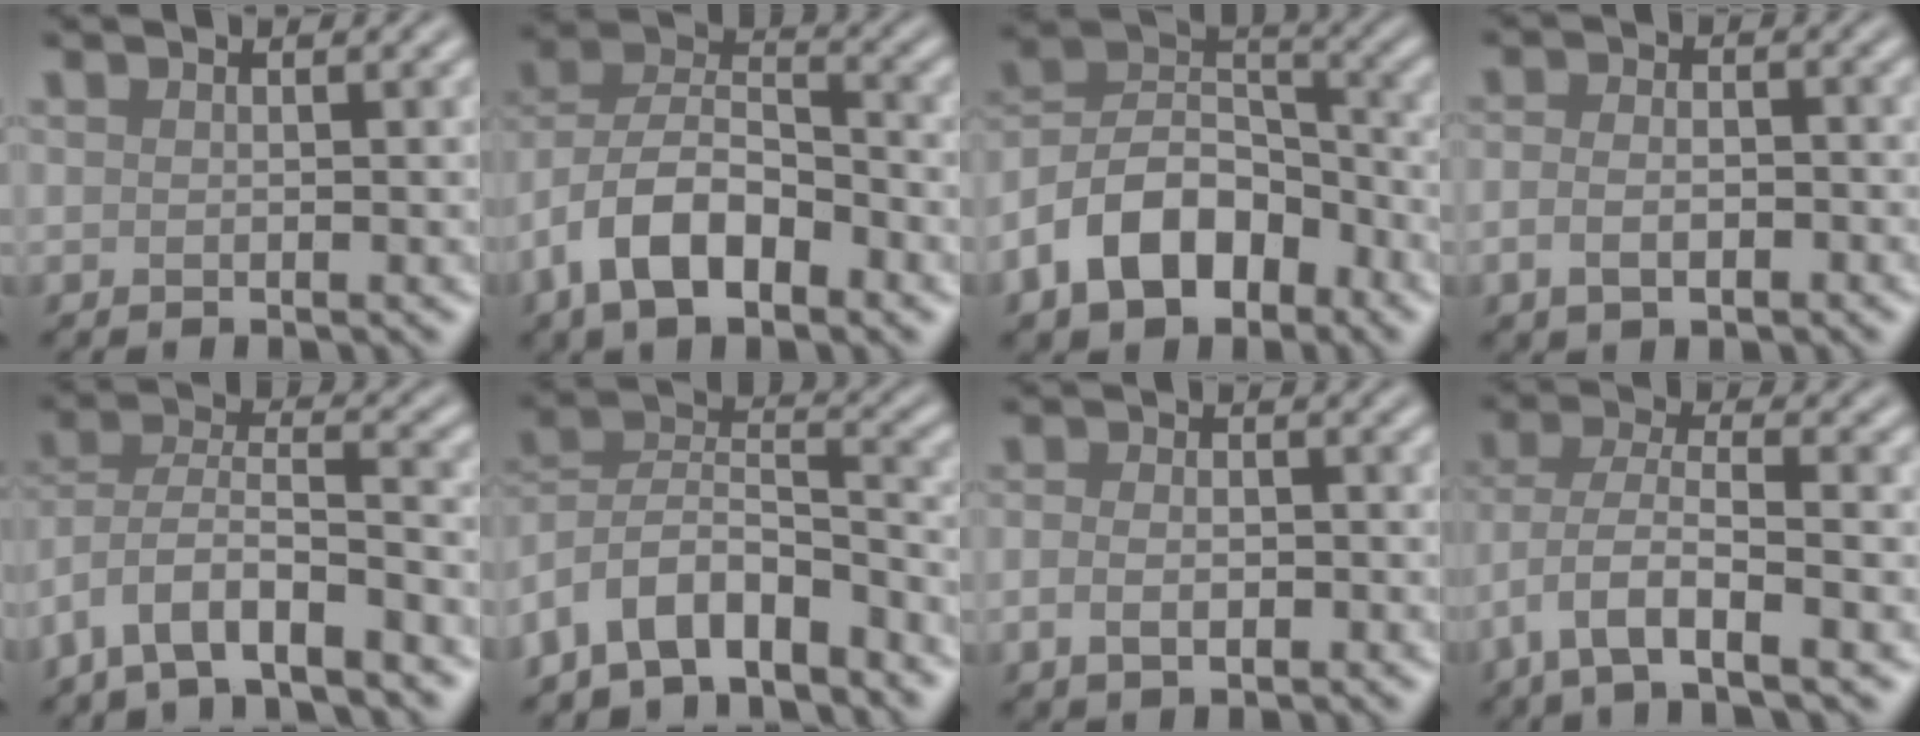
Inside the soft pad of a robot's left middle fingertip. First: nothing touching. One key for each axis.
{"total": 9.5, "fx": -4.3, "fy": 5.0, "fz": 6.9, "tx": -0.123, "ty": 0.011, "tz": -0.086}
{"total": 9.2, "fx": -4.7, "fy": 5.8, "fz": 5.4, "tx": -0.098, "ty": 0.009, "tz": -0.104}
{"total": 3.1, "fx": -1.2, "fy": 1.8, "fz": 2.3, "tx": -0.041, "ty": -0.002, "tz": -0.025}
{"total": 7.6, "fx": -5.2, "fy": 2.8, "fz": 4.8, "tx": -0.083, "ty": 0.006, "tz": -0.101}
{"total": 8.8, "fx": -6.0, "fy": 4.2, "fz": 4.7, "tx": -0.081, "ty": 0.005, "tz": -0.122}
{"total": 3.0, "fx": -0.9, "fy": 1.9, "fz": 2.2, "tx": -0.030, "ty": -0.004, "tz": -0.019}
{"total": 7.2, "fx": -3.4, "fy": 2.8, "fz": 5.7, "tx": -0.115, "ty": 0.002, "tz": -0.071}